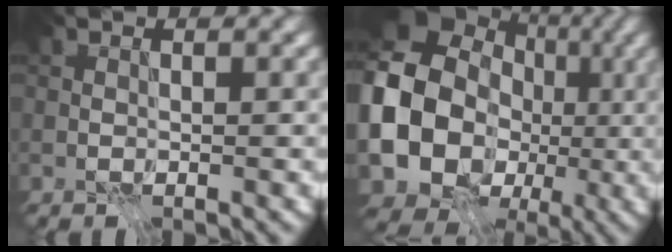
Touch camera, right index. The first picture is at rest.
{"total": 14.7, "force": [-0.8, 12.5, 7.7], "torque": [-0.173, -0.004, -0.018]}